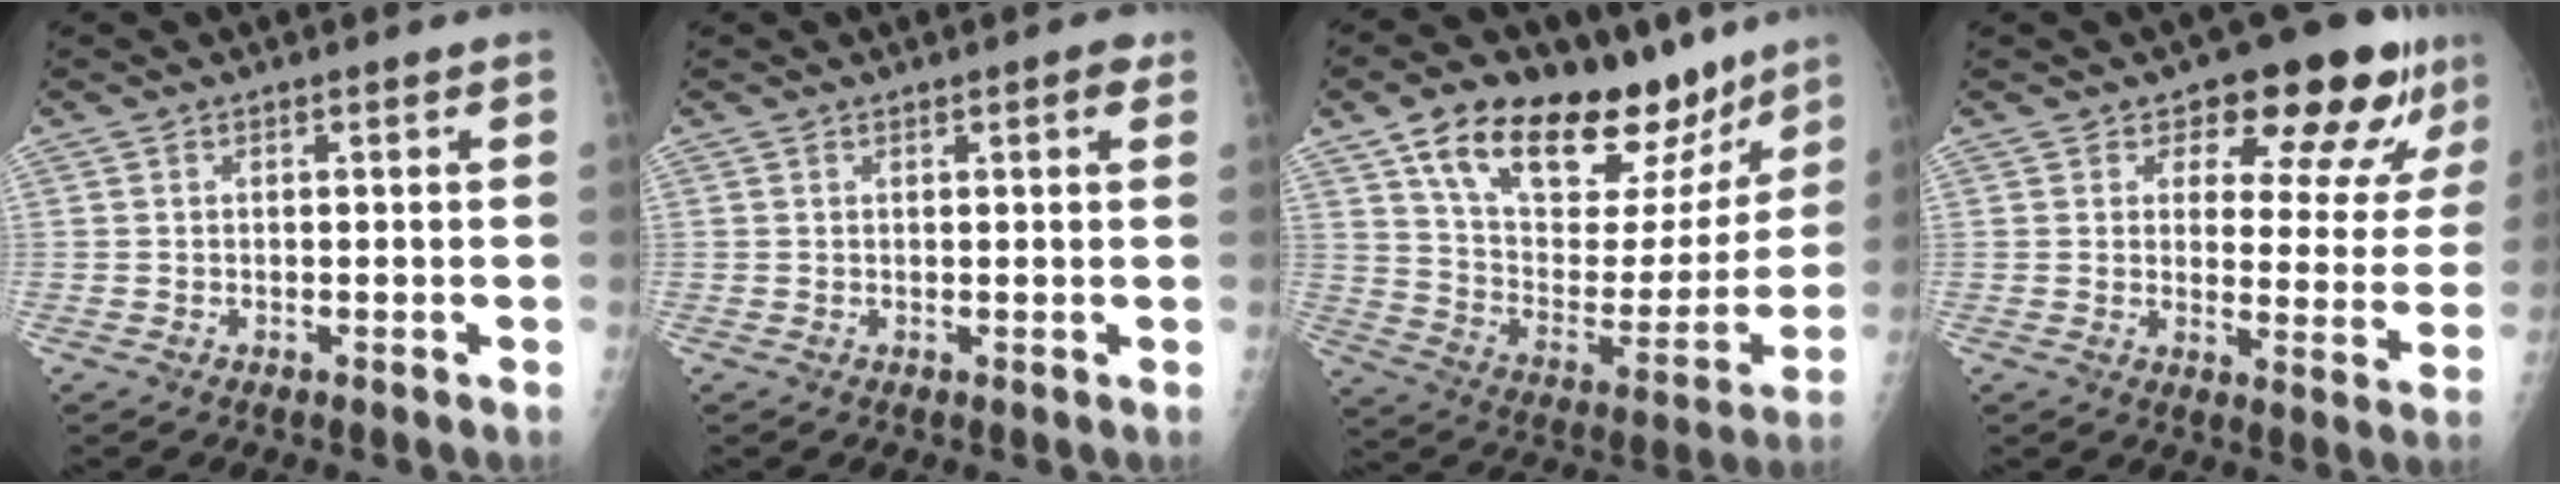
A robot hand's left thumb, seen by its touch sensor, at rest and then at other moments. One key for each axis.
{"total": 1.9, "fx": 1.0, "fy": 0.6, "fz": 1.5, "tx": -0.014, "ty": -0.001, "tz": 0.010}
{"total": 29.1, "fx": 18.8, "fy": 13.5, "fz": 17.7, "tx": -0.230, "ty": -0.047, "tz": 0.302}
{"total": 14.5, "fx": 9.3, "fy": 6.7, "fz": 8.9, "tx": -0.060, "ty": -0.047, "tz": 0.115}